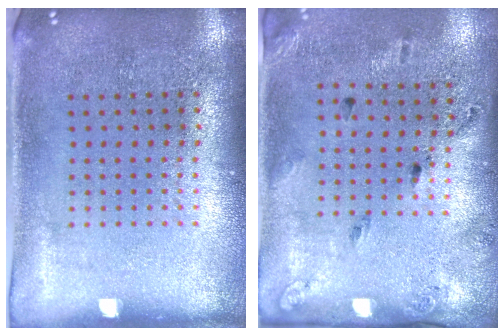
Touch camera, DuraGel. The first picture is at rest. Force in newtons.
{"total": 1.8, "press": 1.1, "slide": 1.5}